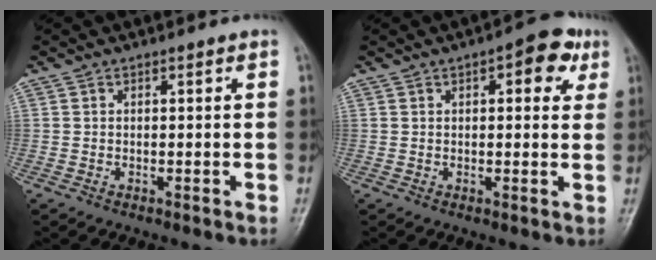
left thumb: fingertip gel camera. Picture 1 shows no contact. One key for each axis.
{"total": 6.8, "fx": 3.0, "fy": 3.2, "fz": 5.3, "tx": -0.038, "ty": -0.002, "tz": 0.026}